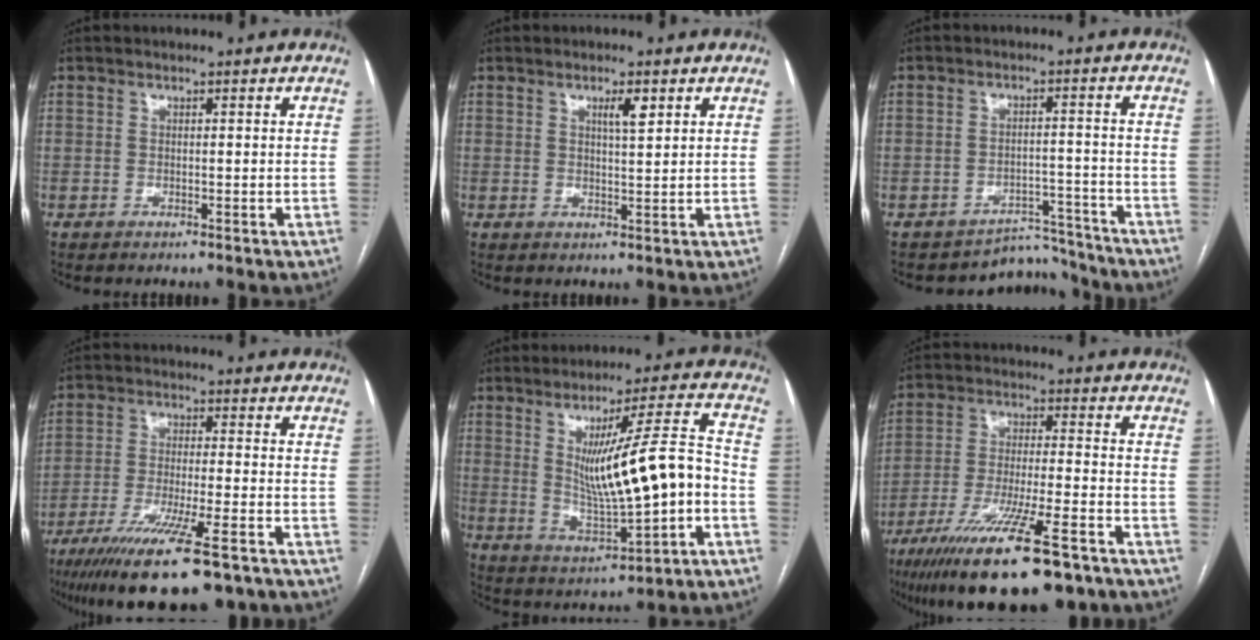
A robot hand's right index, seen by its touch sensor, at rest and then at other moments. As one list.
[{"total": 2.8, "force": [1.4, 0.3, 2.4], "torque": [-0.041, -0.001, 0.023]}, {"total": 6.0, "force": [-5.6, 1.7, -1.4], "torque": [0.030, 0.039, -0.076]}, {"total": 17.3, "force": [-12.0, 2.0, 12.3], "torque": [-0.188, -0.045, -0.193]}, {"total": 14.3, "force": [-0.8, 1.2, 14.2], "torque": [-0.229, 0.004, -0.001]}, {"total": 19.5, "force": [-13.2, 2.7, 14.1], "torque": [-0.223, -0.042, -0.219]}]